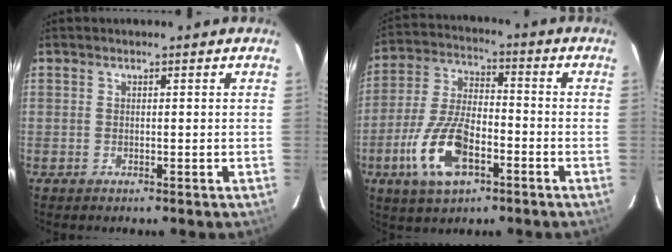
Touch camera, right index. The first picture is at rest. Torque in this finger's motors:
{"motor_torque": [1.63, -0.51, 0.99, 0.21]}